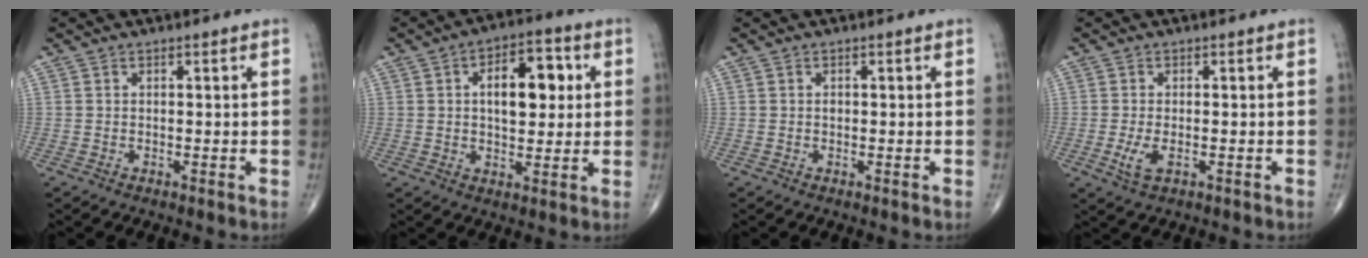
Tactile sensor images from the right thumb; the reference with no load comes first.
{"total": 11.2, "force": [2.3, 6.0, 9.2], "torque": [-0.106, 0.005, 0.029]}
{"total": 0.5, "force": [0.0, 0.4, 0.3], "torque": [-0.005, 0.001, -0.001]}
{"total": 3.4, "force": [-1.0, 1.5, 2.9], "torque": [-0.064, -0.007, -0.018]}